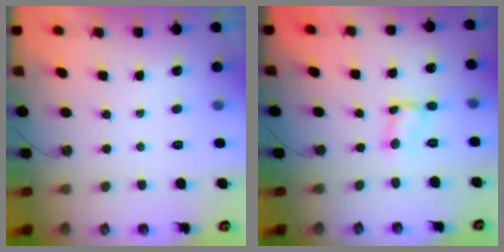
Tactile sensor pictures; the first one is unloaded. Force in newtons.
{"total": 2.0, "press": 2.0, "slide": 0.1}